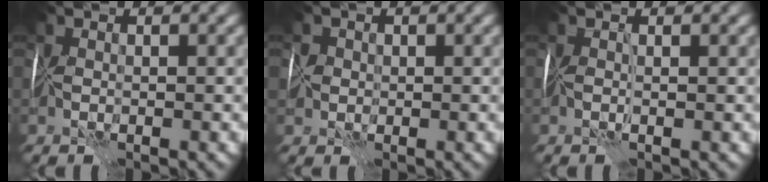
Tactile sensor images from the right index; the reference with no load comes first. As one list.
[{"total": 1.7, "force": [0.0, 1.7, 0.3], "torque": [0.005, 0.006, -0.001]}, {"total": 0.8, "force": [0.1, 0.0, 0.8], "torque": [-0.012, -0.002, 0.000]}]